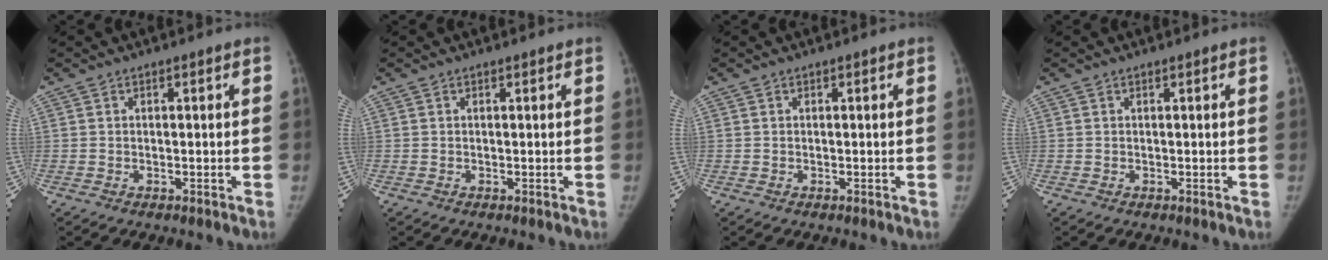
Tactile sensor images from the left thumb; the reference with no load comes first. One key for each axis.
{"total": 0.0}
{"total": 0.0}
{"total": 0.0}